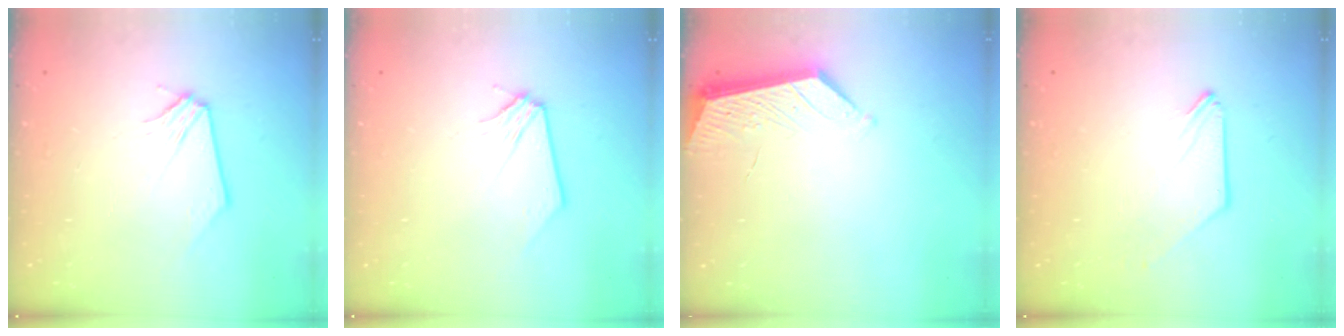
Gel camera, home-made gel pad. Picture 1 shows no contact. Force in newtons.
{"total": 0.0}
{"total": 3.8, "press": 3.8, "slide": 0.5}
{"total": 0.0}